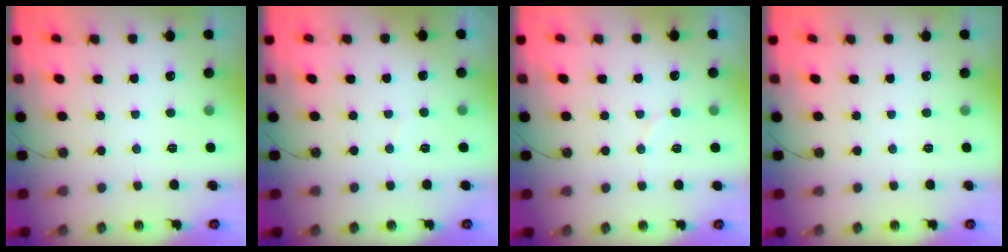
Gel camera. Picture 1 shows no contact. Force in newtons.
{"total": 1.6, "press": 1.5, "slide": 0.1}
{"total": 6.1, "press": 6.1, "slide": 0.5}
{"total": 0.0}